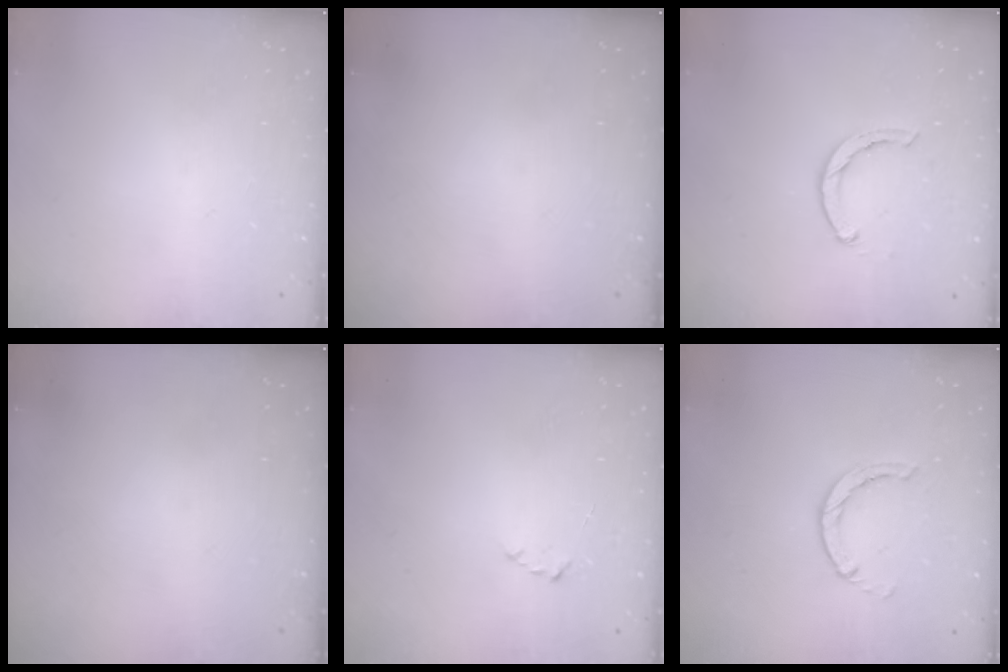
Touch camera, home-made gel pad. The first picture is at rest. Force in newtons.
{"total": 0.0}
{"total": 1.9, "press": 1.9, "slide": 0.3}
{"total": 0.0}
{"total": 2.2, "press": 2.1, "slide": 0.3}
{"total": 1.4, "press": 1.4, "slide": 0.3}